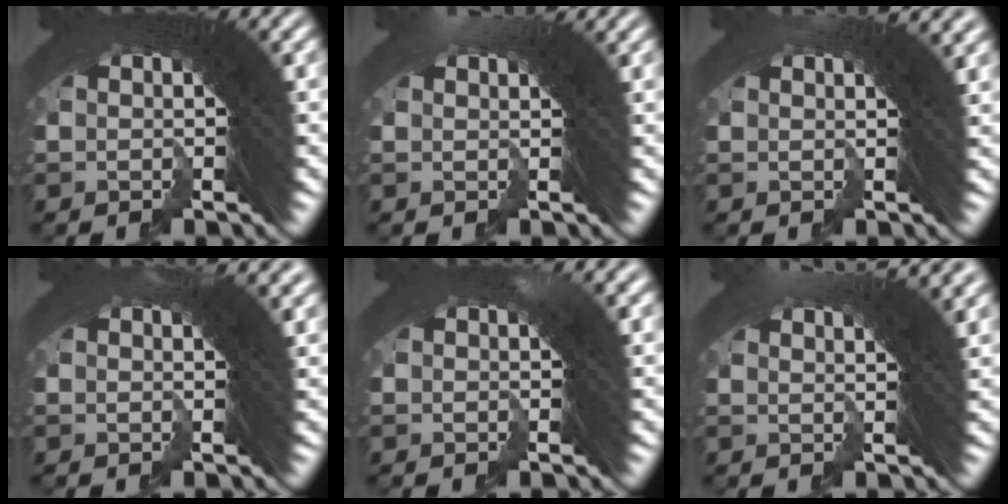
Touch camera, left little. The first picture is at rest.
{"total": 2.3, "force": [1.1, -2.0, -0.3], "torque": [-0.009, 0.008, 0.019]}
{"total": 3.0, "force": [1.6, -1.2, 2.2], "torque": [-0.027, 0.020, 0.023]}
{"total": 2.8, "force": [1.3, -0.4, 2.5], "torque": [-0.031, 0.017, 0.017]}
{"total": 0.8, "force": [0.0, -0.8, 0.3], "torque": [-0.010, 0.006, -0.002]}
{"total": 5.1, "force": [3.7, -1.0, 3.4], "torque": [-0.043, 0.030, 0.055]}